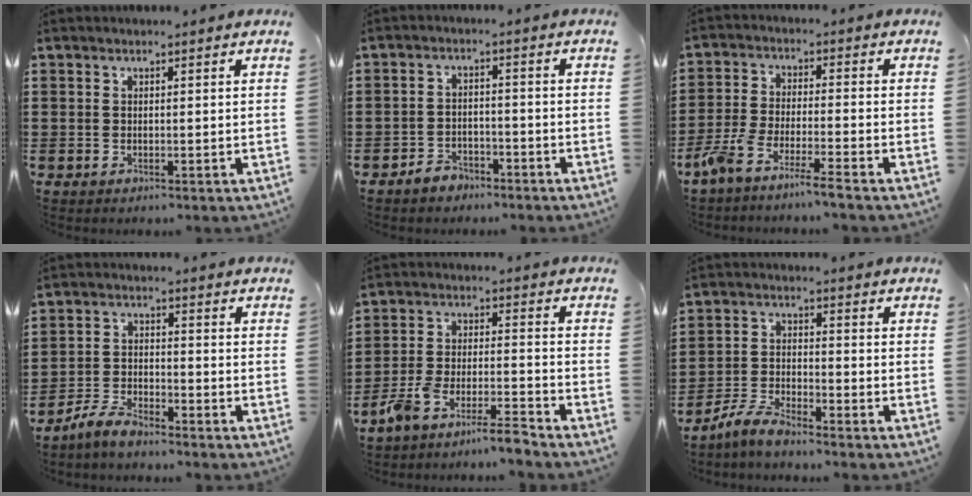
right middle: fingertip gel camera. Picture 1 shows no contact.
{"total": 2.9, "force": [-2.6, 1.1, 0.3], "torque": [-0.012, 0.007, -0.055]}
{"total": 5.5, "force": [-5.0, -0.5, 2.4], "torque": [-0.072, -0.022, -0.103]}
{"total": 4.6, "force": [-4.3, 0.7, 1.6], "torque": [-0.048, 0.000, -0.090]}
{"total": 6.7, "force": [-6.3, -0.3, 2.1], "torque": [-0.051, -0.007, -0.127]}
{"total": 5.2, "force": [-4.8, 0.5, 2.0], "torque": [-0.061, -0.006, -0.101]}